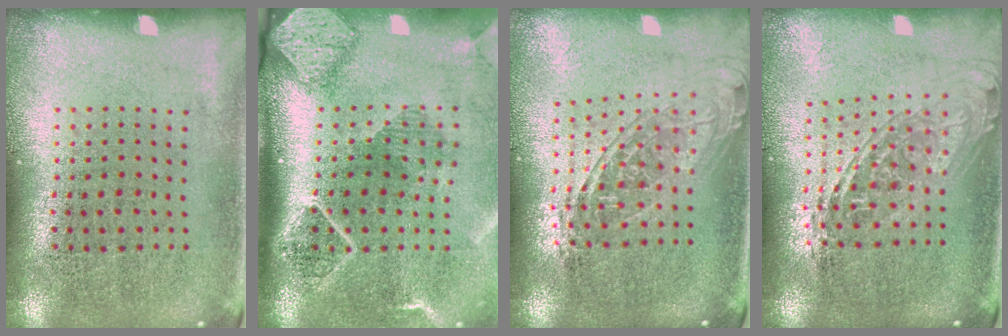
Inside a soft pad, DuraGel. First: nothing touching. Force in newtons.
{"total": 2.7, "press": 2.0, "slide": 1.9}
{"total": 1.6, "press": 1.3, "slide": 0.9}
{"total": 1.7, "press": 1.3, "slide": 1.0}